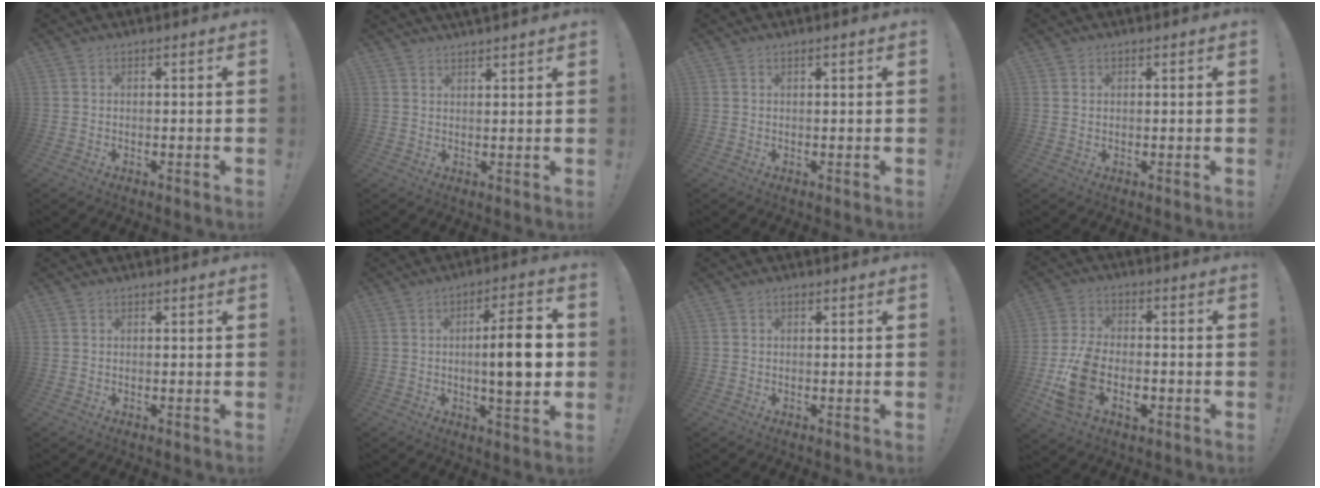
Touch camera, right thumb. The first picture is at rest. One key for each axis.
{"total": 2.8, "fx": 2.7, "fy": 0.3, "fz": 0.7, "tx": -0.011, "ty": -0.015, "tz": 0.049}
{"total": 1.0, "fx": 0.6, "fy": -0.1, "fz": 0.8, "tx": -0.008, "ty": -0.002, "tz": 0.009}
{"total": 1.4, "fx": 0.7, "fy": 1.1, "fz": 0.5, "tx": -0.002, "ty": -0.001, "tz": 0.012}
{"total": 0.0}
{"total": 13.1, "fx": -0.3, "fy": 2.8, "fz": 12.8, "tx": -0.192, "ty": -0.003, "tz": -0.016}
{"total": 0.0}
{"total": 13.0, "fx": -4.6, "fy": 8.7, "fz": 8.6, "tx": -0.164, "ty": 0.017, "tz": -0.081}